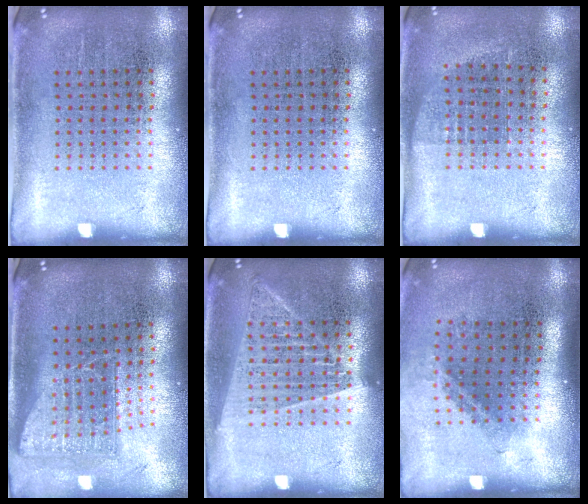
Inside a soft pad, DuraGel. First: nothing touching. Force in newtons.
{"total": 0.0}
{"total": 0.6, "press": 0.6, "slide": 0.2}
{"total": 1.7, "press": 1.3, "slide": 1.1}
{"total": 1.4, "press": 1.3, "slide": 0.5}
{"total": 1.5, "press": 1.0, "slide": 1.1}